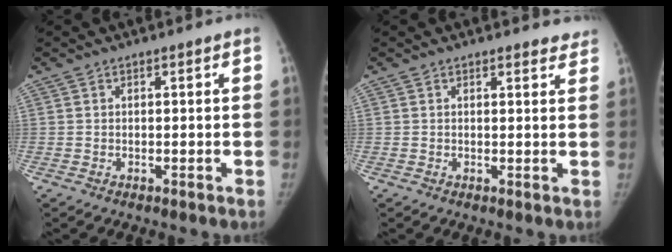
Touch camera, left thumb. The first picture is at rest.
{"total": 3.6, "force": [3.4, 1.1, 0.8], "torque": [0.012, -0.015, 0.026]}